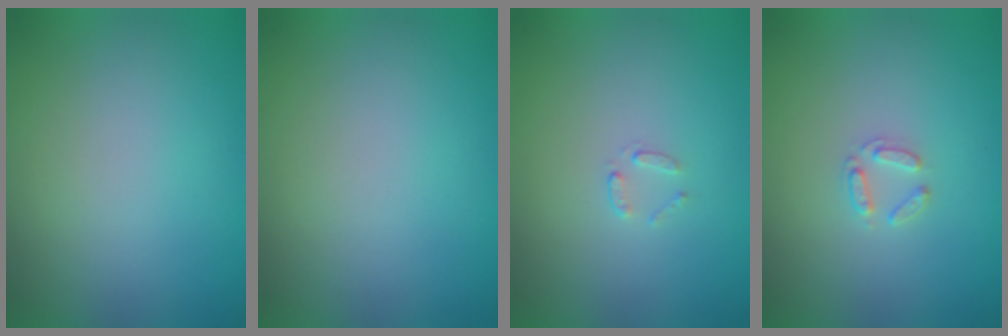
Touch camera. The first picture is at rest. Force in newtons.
{"total": 0.0}
{"total": 0.7, "press": 0.4, "slide": 0.6}
{"total": 1.5, "press": 1.4, "slide": 0.2}